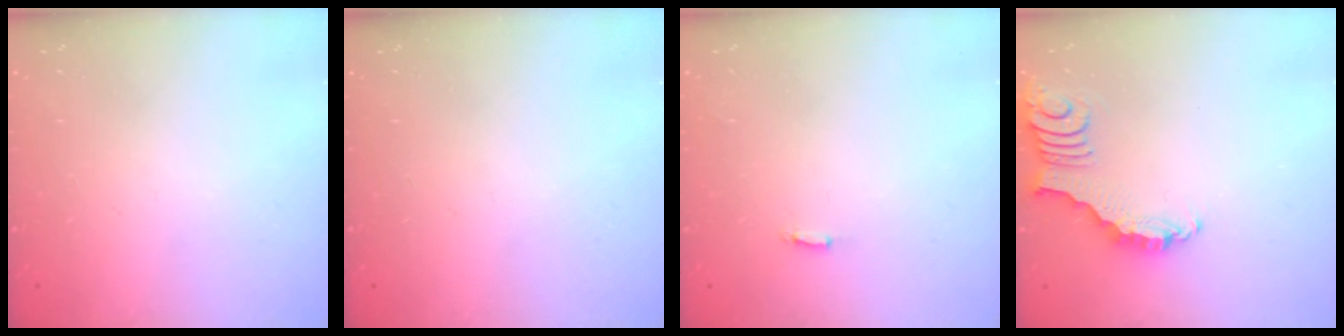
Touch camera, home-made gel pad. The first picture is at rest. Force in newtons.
{"total": 0.0}
{"total": 4.0, "press": 4.0, "slide": 0.3}
{"total": 2.2, "press": 2.2, "slide": 0.3}